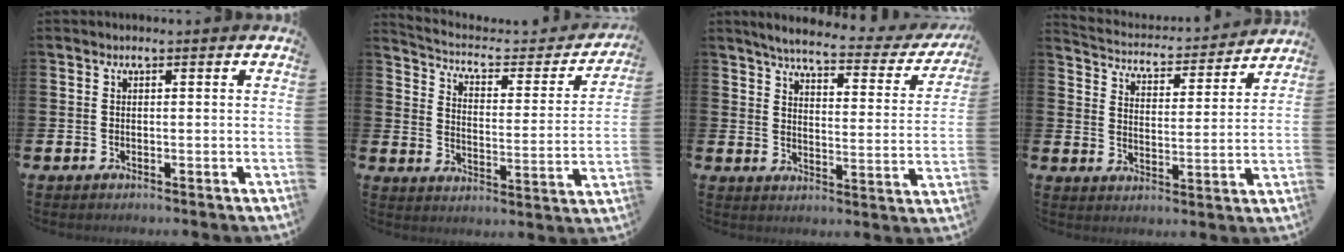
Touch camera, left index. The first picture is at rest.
{"total": 4.6, "force": [3.8, 2.1, 1.7], "torque": [-0.049, -0.031, 0.053]}
{"total": 4.9, "force": [4.3, 0.9, 2.2], "torque": [-0.057, -0.035, 0.063]}
{"total": 4.4, "force": [4.3, 1.0, 0.4], "torque": [-0.035, -0.042, 0.068]}